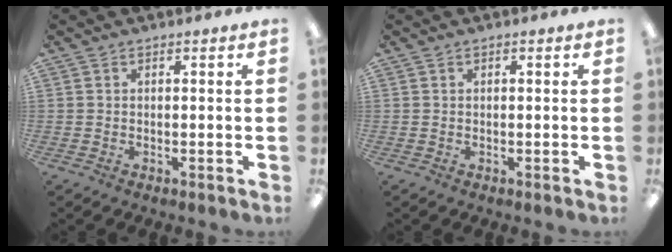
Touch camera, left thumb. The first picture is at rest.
{"total": 0.0}